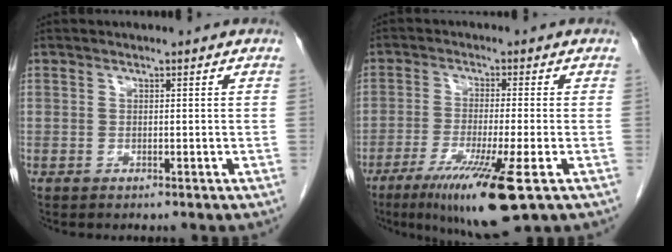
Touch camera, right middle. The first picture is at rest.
{"total": 11.8, "force": [-6.1, 0.1, 10.1], "torque": [-0.178, -0.038, -0.100]}